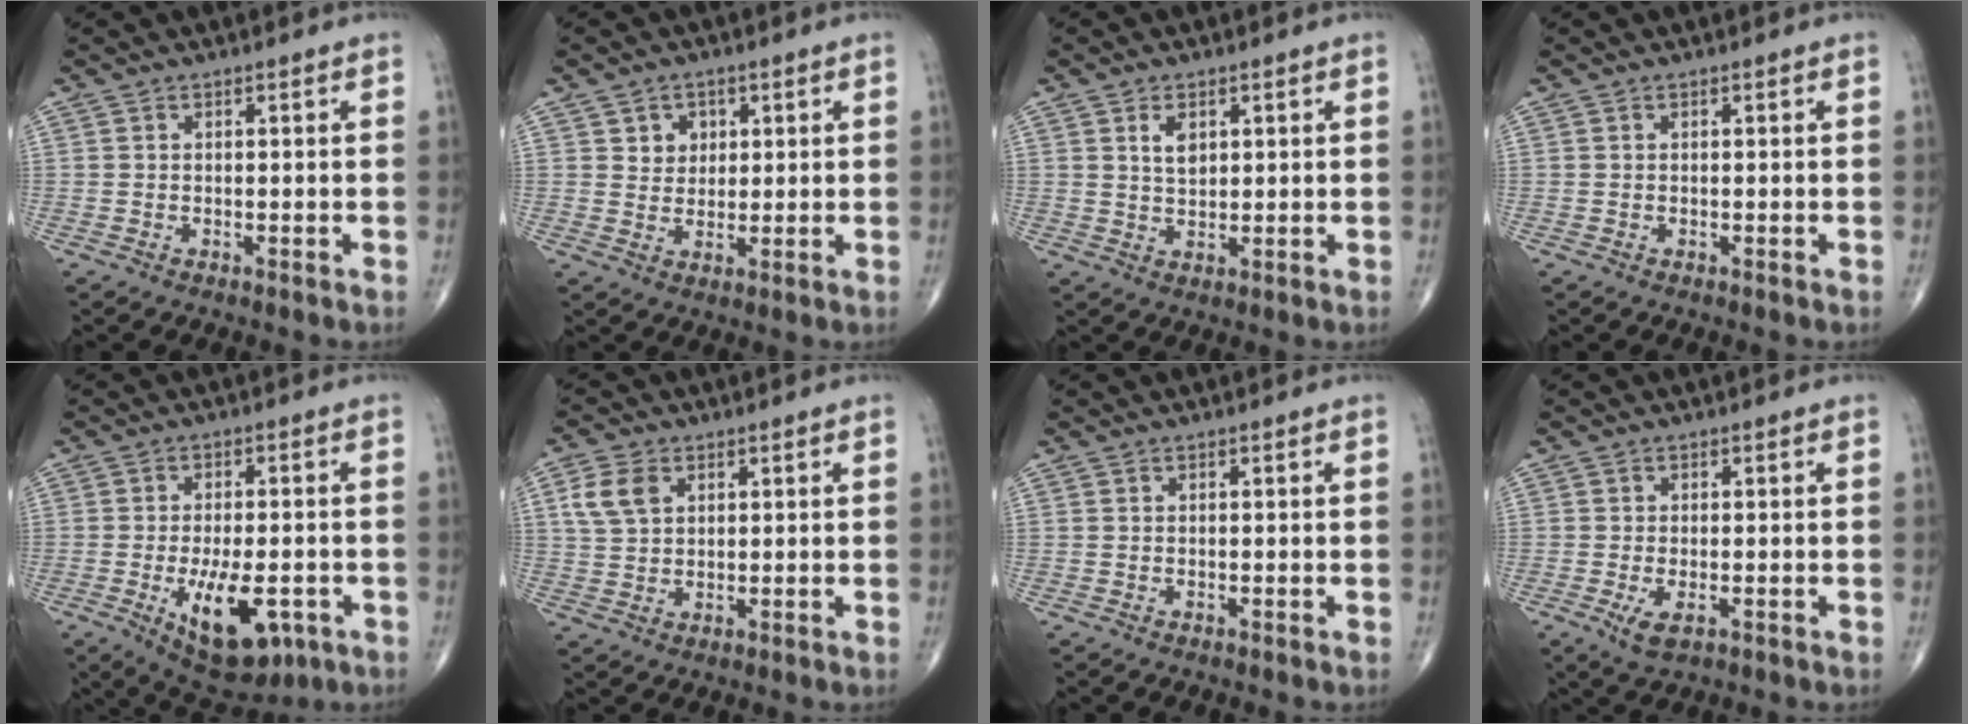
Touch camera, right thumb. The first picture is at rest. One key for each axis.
{"total": 4.1, "fx": 1.6, "fy": 3.4, "fz": 1.5, "tx": -0.001, "ty": -0.008, "tz": 0.025}
{"total": 3.7, "fx": 1.5, "fy": 2.3, "fz": 2.5, "tx": -0.033, "ty": -0.011, "tz": 0.030}
{"total": 0.0}
{"total": 12.8, "fx": -4.3, "fy": 6.0, "fz": 10.4, "tx": -0.149, "ty": 0.006, "tz": -0.050}
{"total": 6.2, "fx": 2.3, "fy": 4.2, "fz": 3.9, "tx": -0.071, "ty": 0.001, "tz": 0.045}
{"total": 0.0}
{"total": 3.1, "fx": -1.1, "fy": 1.4, "fz": 2.5, "tx": -0.050, "ty": -0.007, "tz": -0.016}